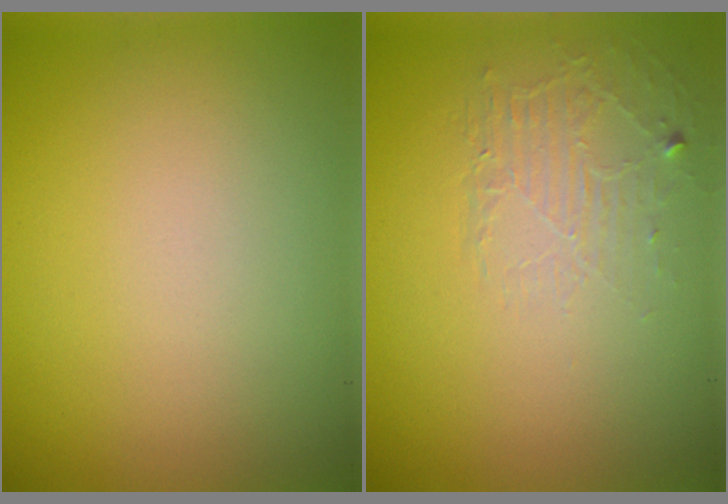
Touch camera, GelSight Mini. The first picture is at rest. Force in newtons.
{"total": 1.8, "press": 0.4, "slide": 1.8}